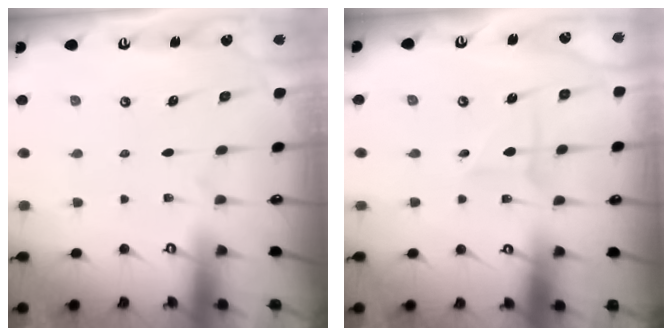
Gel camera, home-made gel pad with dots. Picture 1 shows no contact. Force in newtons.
{"total": 2.6, "press": 2.6, "slide": 0.2}